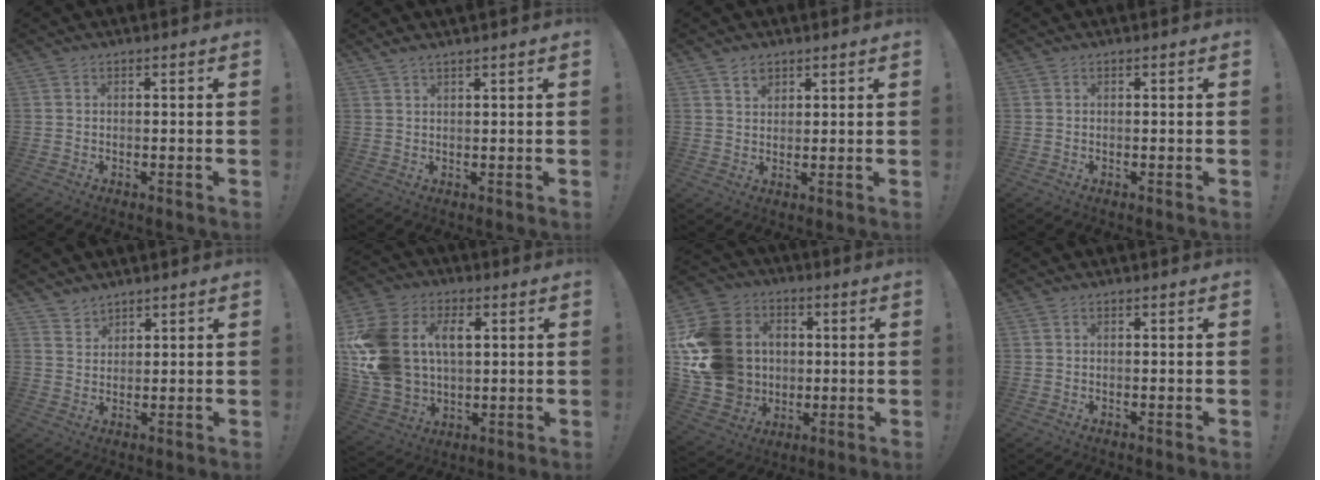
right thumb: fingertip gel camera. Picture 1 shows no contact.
{"total": 1.9, "force": [1.5, -0.3, 1.2], "torque": [-0.030, -0.003, 0.028]}
{"total": 3.4, "force": [2.4, 2.1, 1.2], "torque": [-0.013, -0.012, 0.042]}
{"total": 0.0}
{"total": 3.2, "force": [2.9, 1.2, -0.1], "torque": [0.002, -0.025, 0.056]}
{"total": 20.3, "force": [4.7, 14.6, 13.4], "torque": [-0.258, -0.007, 0.092]}
{"total": 20.7, "force": [1.8, 17.9, 10.2], "torque": [-0.186, 0.008, 0.065]}
{"total": 0.0}